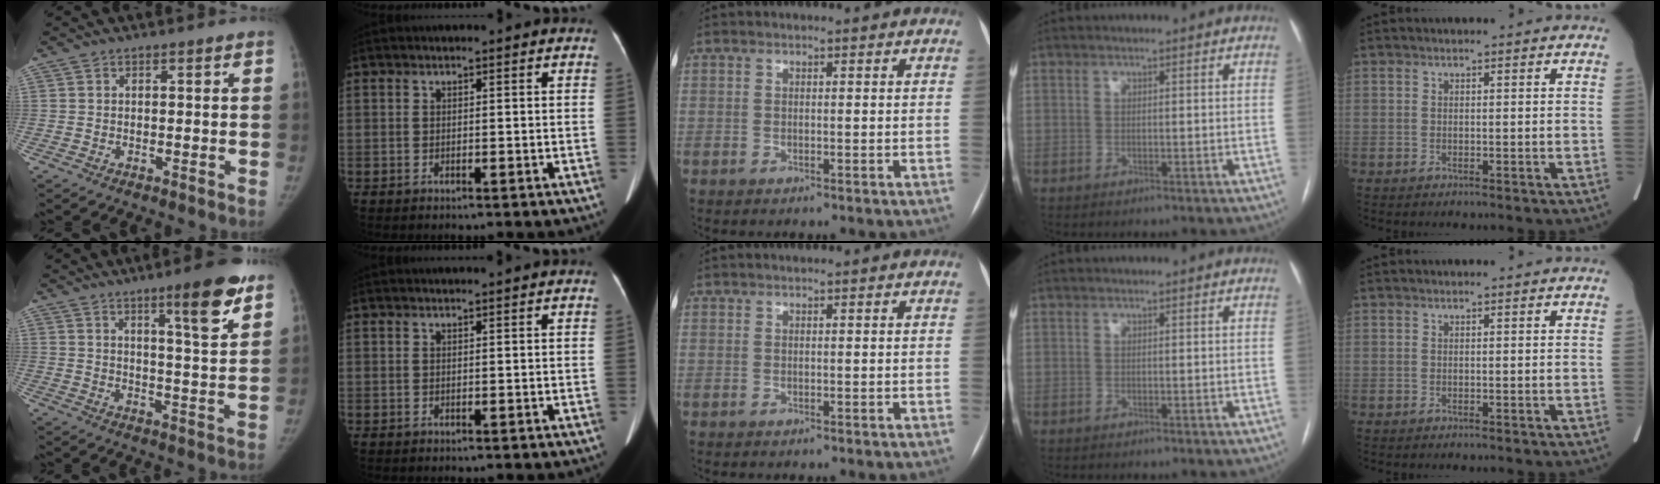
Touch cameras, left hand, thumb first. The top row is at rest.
{"thumb": {"total": 11.3, "force": [6.9, 1.6, 8.8], "torque": [-0.111, -0.039, 0.097]}, "index": {"total": 1.1, "force": [1.0, -0.2, 0.4], "torque": [-0.009, 0.008, 0.019]}}